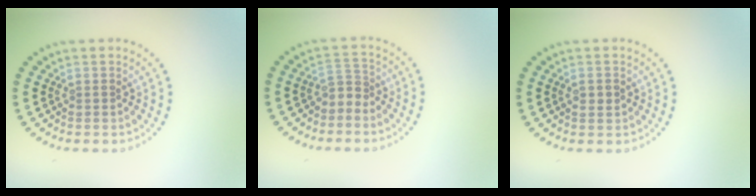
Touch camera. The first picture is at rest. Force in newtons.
{"total": 1.7, "press": 1.1, "slide": 1.3}
{"total": 1.1, "press": 1.1, "slide": 0.1}